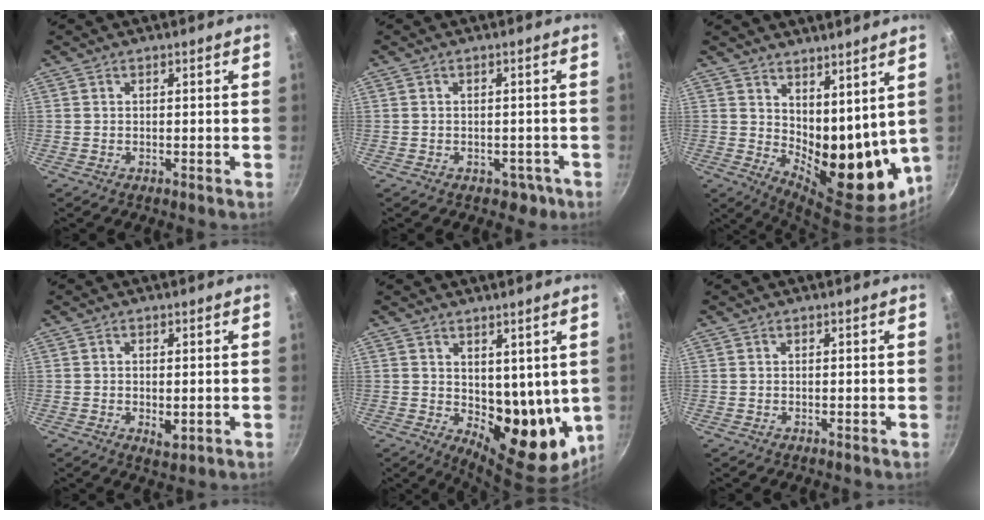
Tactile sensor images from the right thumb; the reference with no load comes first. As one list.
[{"total": 3.0, "force": [-1.3, 2.4, 1.1], "torque": [0.009, 0.020, 0.001]}, {"total": 16.0, "force": [7.0, 8.2, 11.9], "torque": [-0.140, -0.065, 0.131]}, {"total": 2.8, "force": [-0.4, 1.5, 2.4], "torque": [-0.040, -0.008, -0.004]}, {"total": 13.4, "force": [1.6, 7.8, 10.8], "torque": [-0.101, -0.044, 0.040]}, {"total": 0.0}]